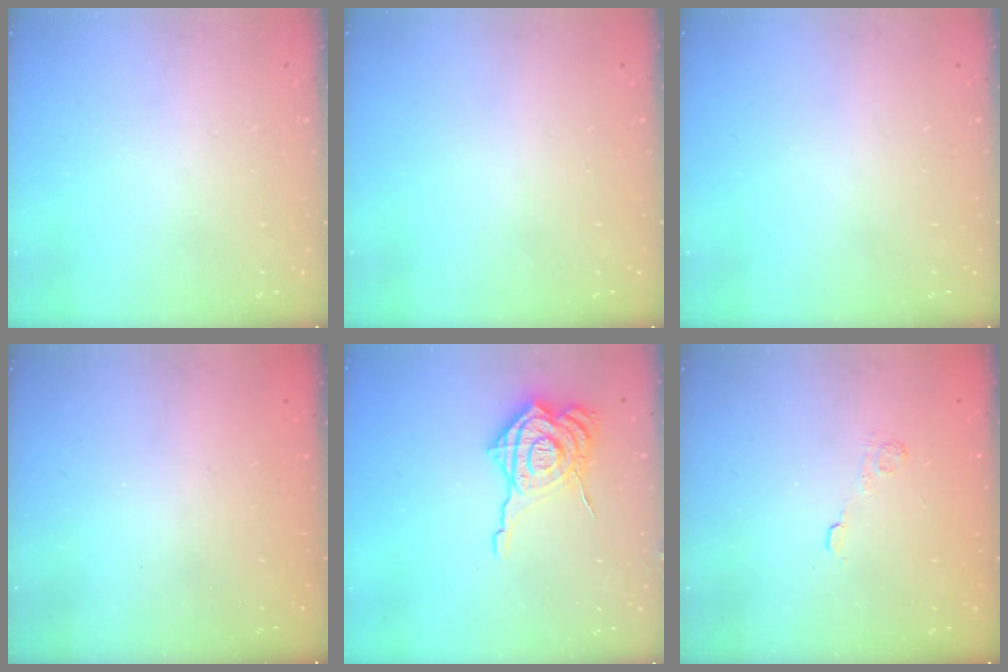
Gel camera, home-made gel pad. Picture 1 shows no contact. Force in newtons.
{"total": 0.0}
{"total": 0.0}
{"total": 2.4, "press": 2.3, "slide": 0.8}
{"total": 17.3, "press": 17.2, "slide": 1.4}
{"total": 2.9, "press": 2.5, "slide": 1.4}